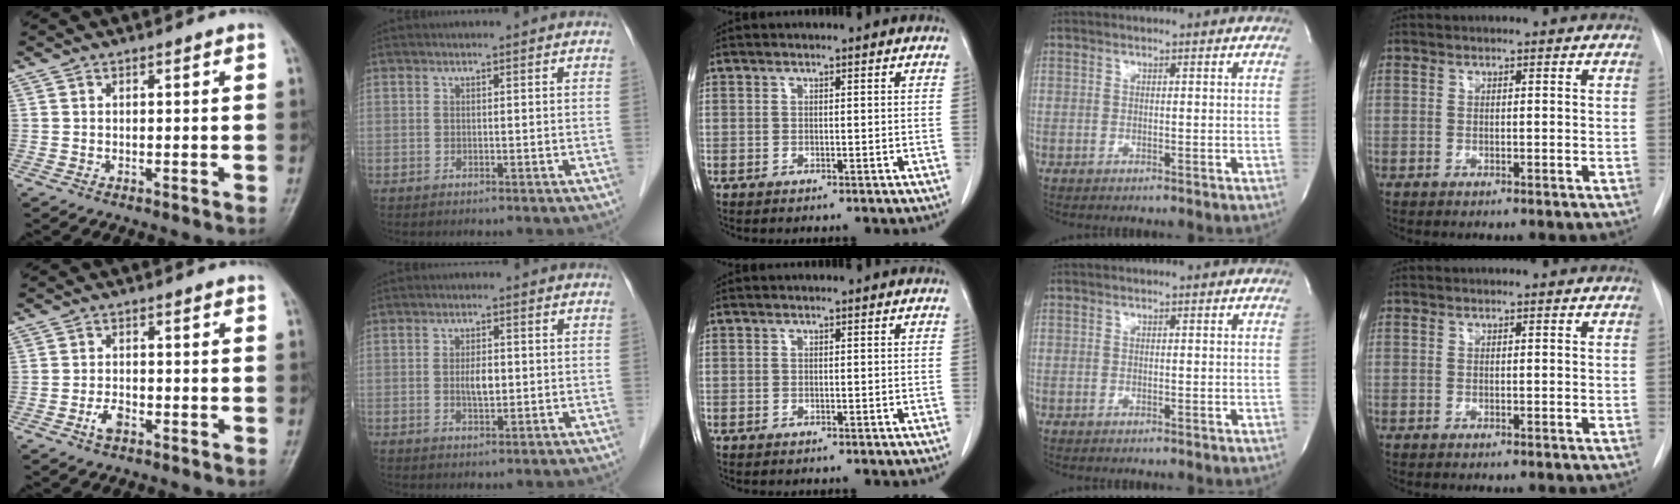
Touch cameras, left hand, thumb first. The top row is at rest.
{"thumb": {"total": 3.0, "force": [-1.6, 1.6, 2.0], "torque": [-0.040, 0.010, -0.030]}, "index": {"total": 2.9, "force": [-0.3, 1.2, 2.6], "torque": [-0.047, -0.003, -0.003]}}